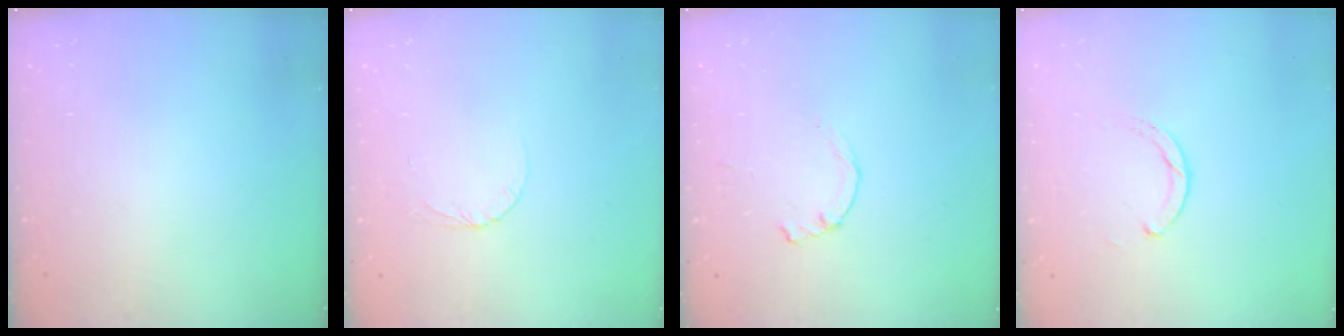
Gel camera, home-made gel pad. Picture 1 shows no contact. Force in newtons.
{"total": 3.5, "press": 3.5, "slide": 0.3}
{"total": 1.2, "press": 1.2, "slide": 0.3}
{"total": 1.8, "press": 1.8, "slide": 0.2}